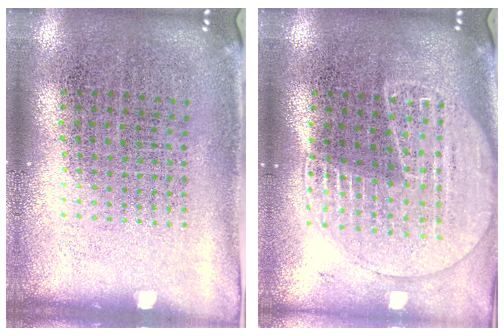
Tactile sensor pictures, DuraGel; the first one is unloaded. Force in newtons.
{"total": 1.8, "press": 1.6, "slide": 0.7}